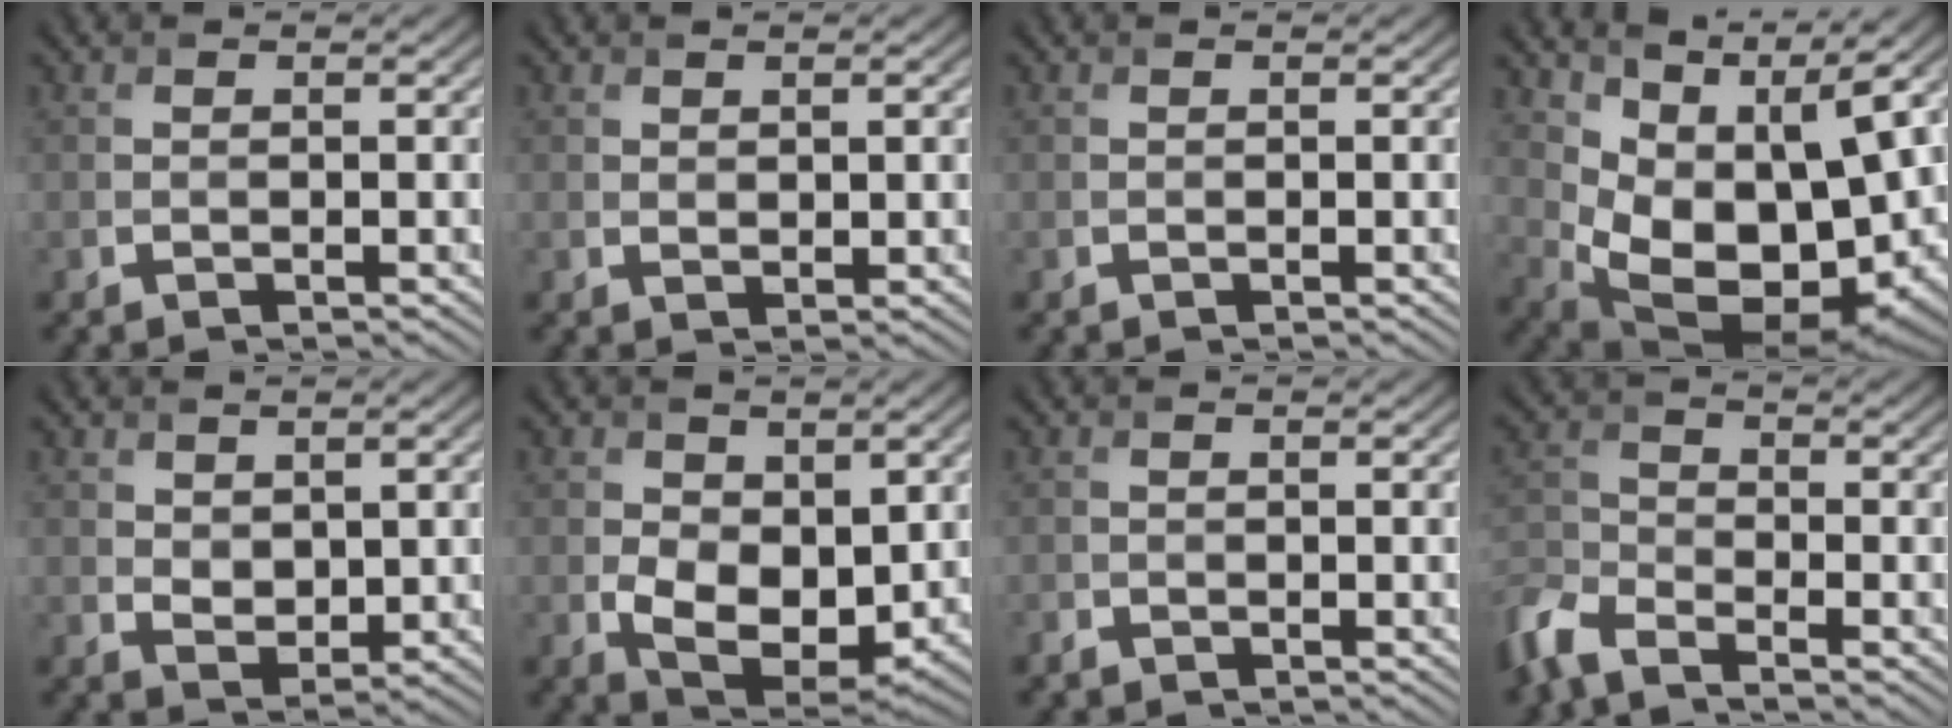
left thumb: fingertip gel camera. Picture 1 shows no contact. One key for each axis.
{"total": 0.9, "fx": 0.6, "fy": 0.5, "fz": 0.5, "tx": -0.011, "ty": -0.003, "tz": 0.014}
{"total": 0.0}
{"total": 14.3, "fx": 3.2, "fy": 7.8, "fz": 11.6, "tx": -0.212, "ty": -0.019, "tz": 0.085}
{"total": 2.9, "fx": 1.3, "fy": 1.9, "fz": 1.6, "tx": -0.040, "ty": -0.006, "tz": 0.027}
{"total": 7.7, "fx": 0.0, "fy": 5.1, "fz": 5.7, "tx": -0.116, "ty": -0.025, "tz": 0.009}
{"total": 1.0, "fx": -0.6, "fy": 0.7, "fz": 0.1, "tx": -0.004, "ty": -0.002, "tz": -0.015}
{"total": 6.3, "fx": -5.1, "fy": 2.1, "fz": 3.0, "tx": -0.077, "ty": -0.011, "tz": -0.123}